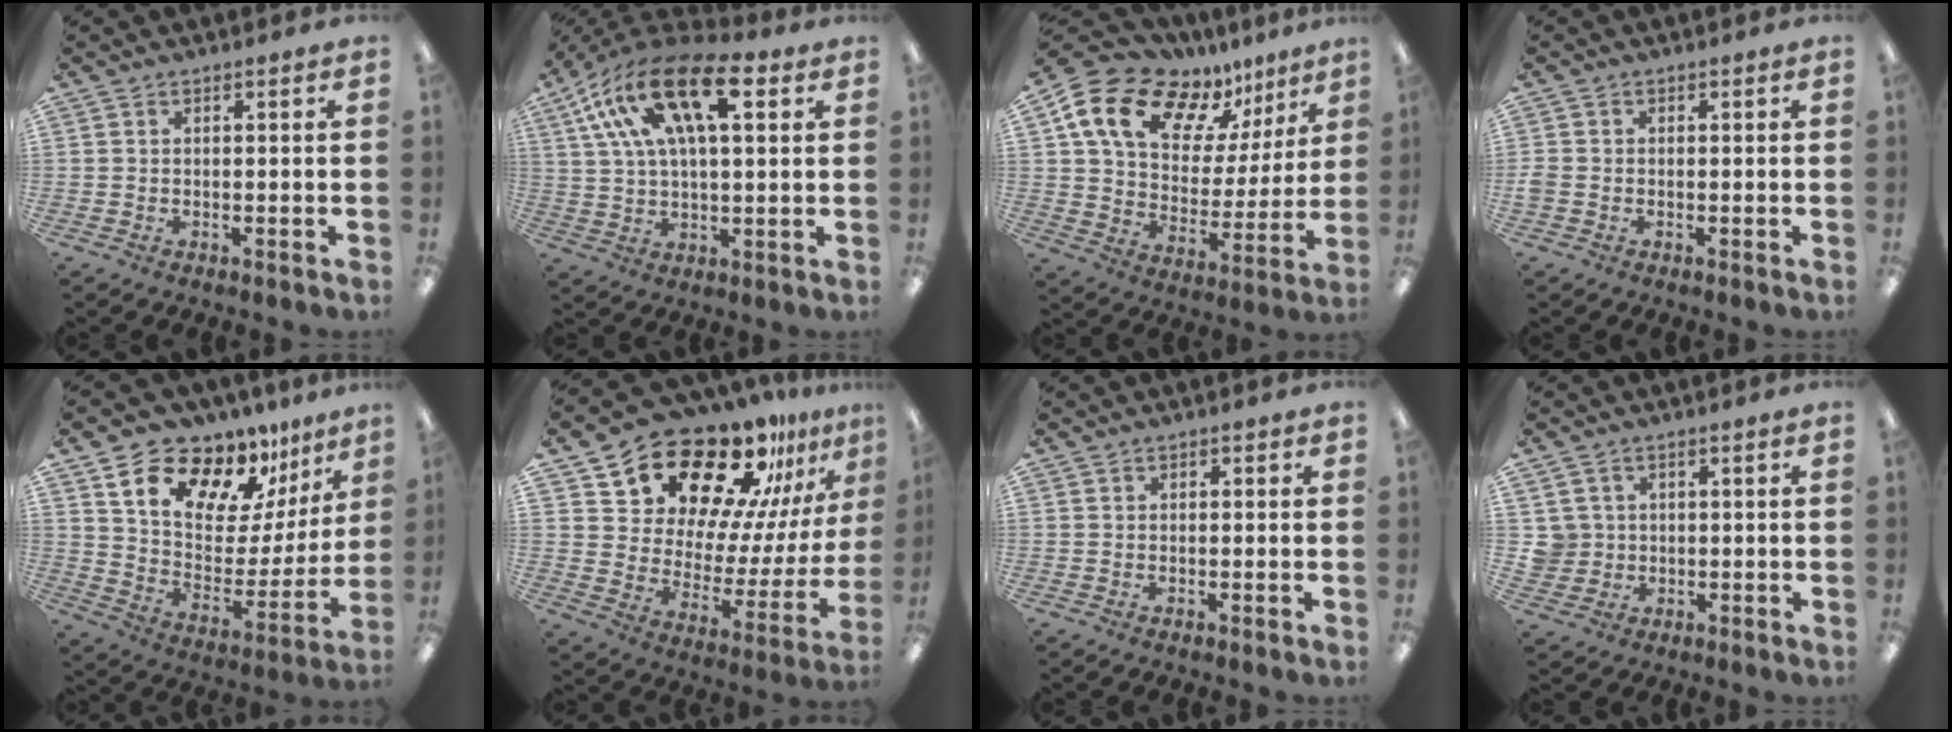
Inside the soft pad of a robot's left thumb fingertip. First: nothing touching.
{"total": 21.3, "force": [9.5, 10.2, 16.1], "torque": [-0.306, -0.029, 0.158]}
{"total": 16.8, "force": [11.1, 10.1, 7.6], "torque": [-0.140, -0.065, 0.199]}
{"total": 1.5, "force": [-0.7, 1.3, 0.3], "torque": [-0.002, 0.002, -0.013]}
{"total": 17.0, "force": [13.9, 7.9, 5.9], "torque": [-0.116, -0.106, 0.249]}
{"total": 20.4, "force": [17.0, 8.8, 7.1], "torque": [-0.120, -0.134, 0.298]}
{"total": 0.5, "force": [-0.1, 0.5, 0.0], "torque": [0.000, 0.002, -0.002]}
{"total": 4.3, "force": [0.7, 4.2, -0.1], "torque": [-0.012, 0.004, 0.012]}